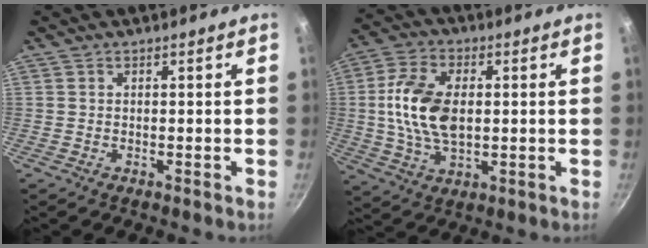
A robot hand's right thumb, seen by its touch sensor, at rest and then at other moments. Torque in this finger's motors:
{"motor_torque": [2.00, 1.87, 1.67, -0.31, 0.15]}